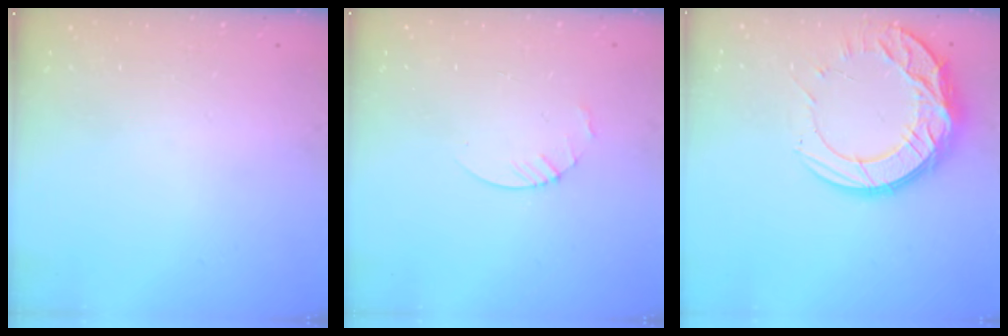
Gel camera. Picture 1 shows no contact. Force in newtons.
{"total": 3.0, "press": 2.9, "slide": 0.3}
{"total": 17.2, "press": 17.2, "slide": 1.0}